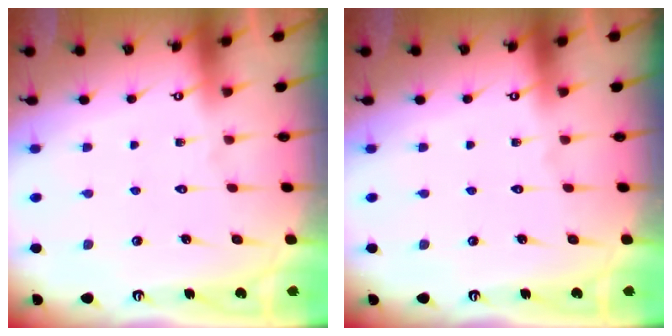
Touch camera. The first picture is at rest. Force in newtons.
{"total": 0.0}